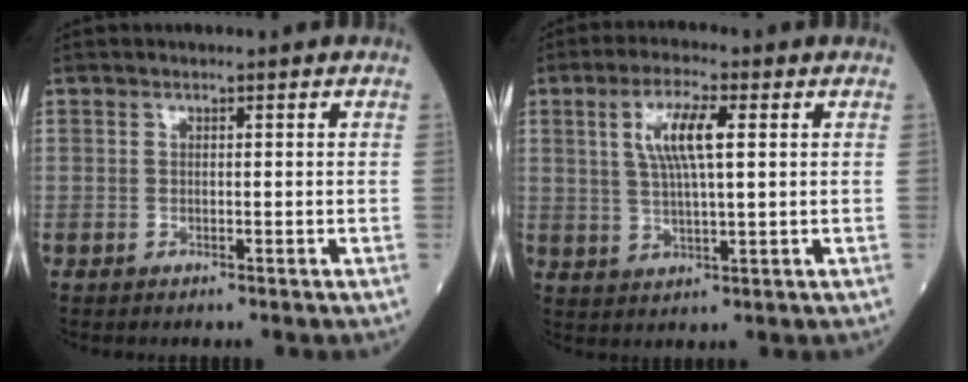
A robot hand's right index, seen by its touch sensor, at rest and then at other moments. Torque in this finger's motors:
{"motor_torque": [0.27, 0.06, 0.21, 0.10]}